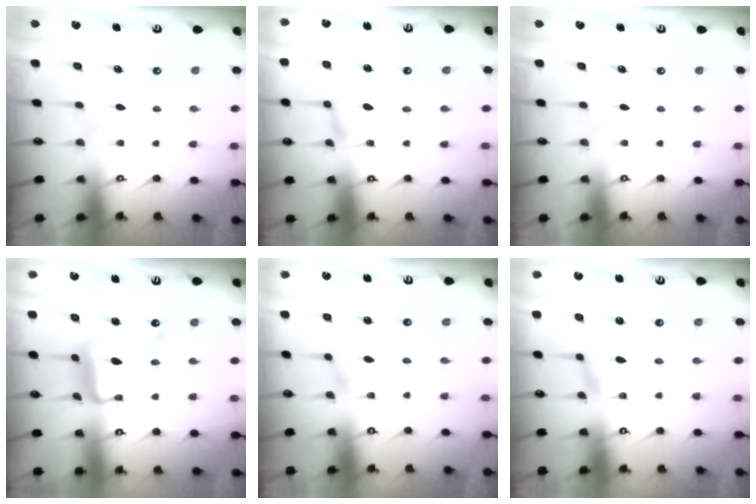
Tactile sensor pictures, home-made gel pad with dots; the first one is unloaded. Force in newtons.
{"total": 2.7, "press": 2.7, "slide": 0.1}
{"total": 0.0}
{"total": 13.9, "press": 13.8, "slide": 1.1}
{"total": 2.1, "press": 2.1, "slide": 0.2}
{"total": 2.5, "press": 2.5, "slide": 0.1}